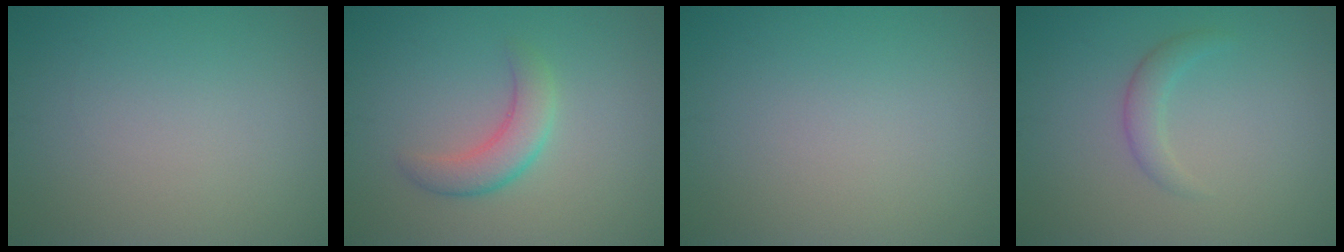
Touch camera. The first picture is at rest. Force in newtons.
{"total": 3.2, "press": 3.2, "slide": 0.2}
{"total": 0.0}
{"total": 1.7, "press": 1.7, "slide": 0.1}